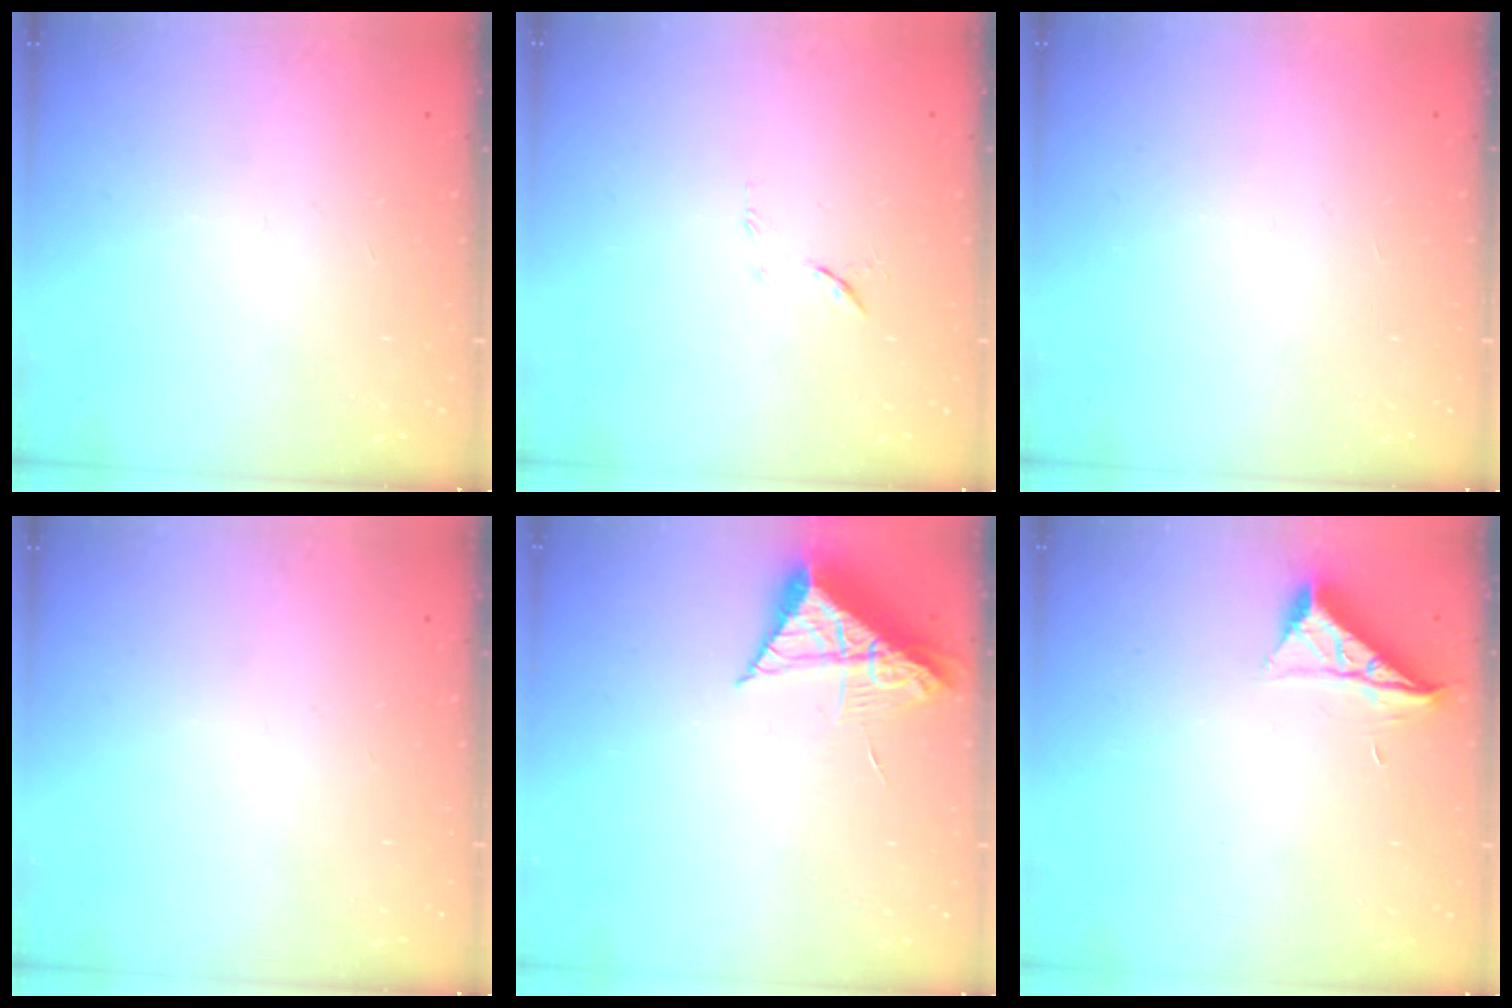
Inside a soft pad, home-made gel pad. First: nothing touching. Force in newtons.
{"total": 6.4, "press": 6.4, "slide": 0.6}
{"total": 1.5, "press": 1.5, "slide": 0.1}
{"total": 0.0}
{"total": 9.4, "press": 9.4, "slide": 0.5}
{"total": 6.6, "press": 6.6, "slide": 0.3}